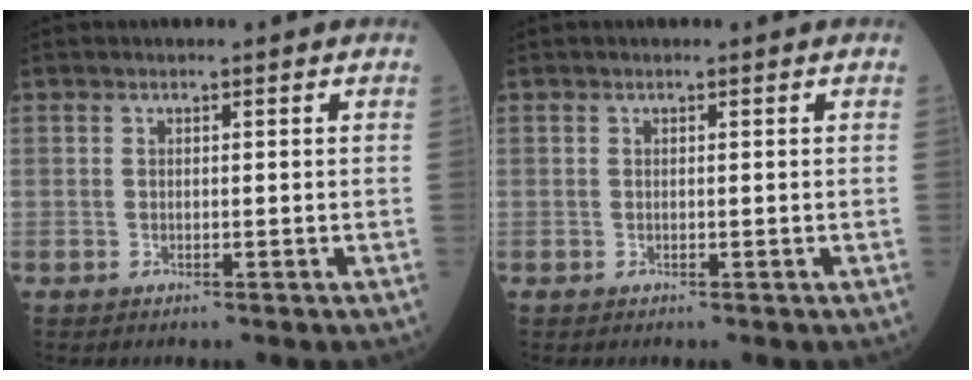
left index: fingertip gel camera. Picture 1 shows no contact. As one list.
[{"total": 0.0}]